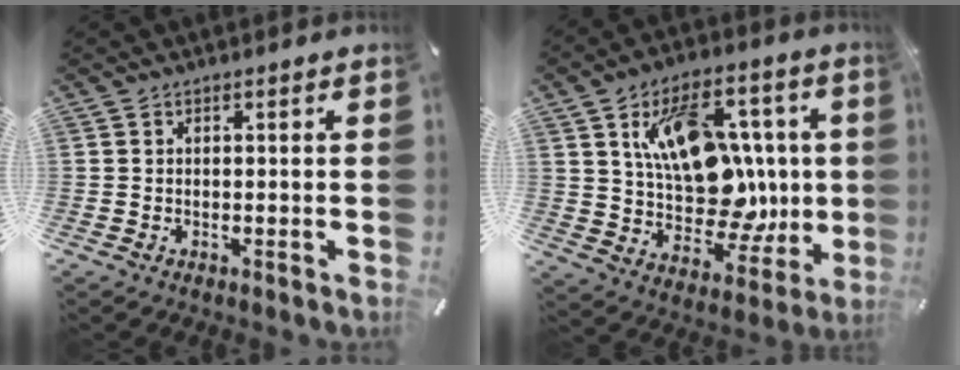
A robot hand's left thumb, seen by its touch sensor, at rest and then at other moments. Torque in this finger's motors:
{"motor_torque": [2.07, 2.89, 2.48, -0.29, 0.23]}